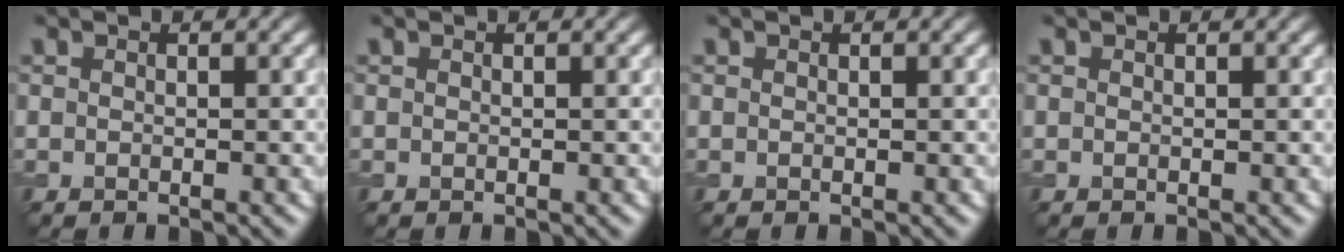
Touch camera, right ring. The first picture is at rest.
{"total": 0.0}
{"total": 0.0}
{"total": 0.0}